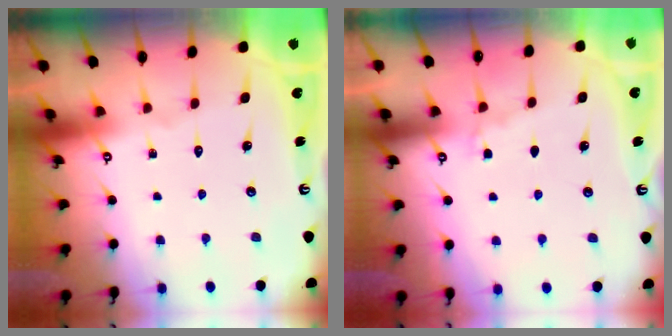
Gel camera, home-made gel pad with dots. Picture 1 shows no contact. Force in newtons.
{"total": 4.3, "press": 4.2, "slide": 0.5}